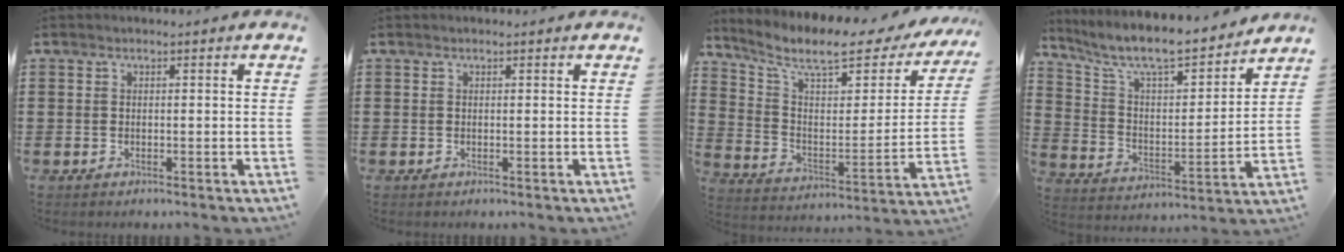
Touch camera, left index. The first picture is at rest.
{"total": 0.0}
{"total": 10.0, "force": [7.4, 2.4, 6.3], "torque": [-0.137, -0.048, 0.118]}
{"total": 8.9, "force": [7.8, 1.3, 4.2], "torque": [-0.115, -0.053, 0.130]}